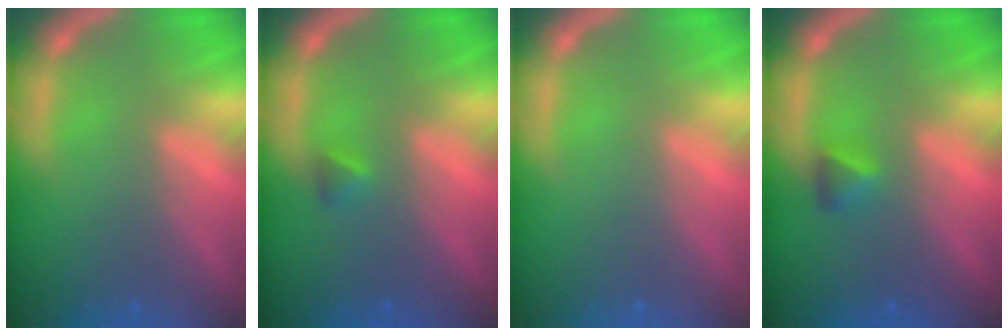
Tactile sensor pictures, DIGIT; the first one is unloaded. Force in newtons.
{"total": 0.9}
{"total": 0.0}
{"total": 1.4}